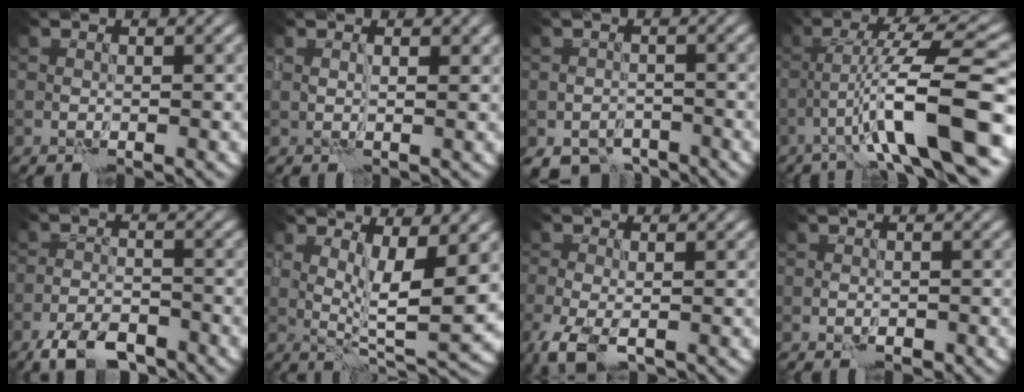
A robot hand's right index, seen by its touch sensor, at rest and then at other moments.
{"total": 1.5, "force": [1.1, 0.4, 1.0], "torque": [-0.015, -0.005, 0.021]}
{"total": 3.7, "force": [-2.9, 2.0, 1.1], "torque": [-0.009, -0.011, -0.050]}
{"total": 9.3, "force": [-2.9, 0.9, 8.8], "torque": [-0.139, 0.024, -0.041]}
{"total": 5.2, "force": [-4.0, 1.8, 2.8], "torque": [-0.043, -0.006, -0.077]}
{"total": 5.5, "force": [2.1, 1.1, 5.0], "torque": [-0.083, -0.019, 0.044]}
{"total": 3.5, "force": [-2.0, 1.3, 2.6], "torque": [-0.059, -0.014, -0.040]}
{"total": 0.6, "force": [-0.3, 0.5, 0.2], "torque": [-0.001, -0.001, -0.004]}